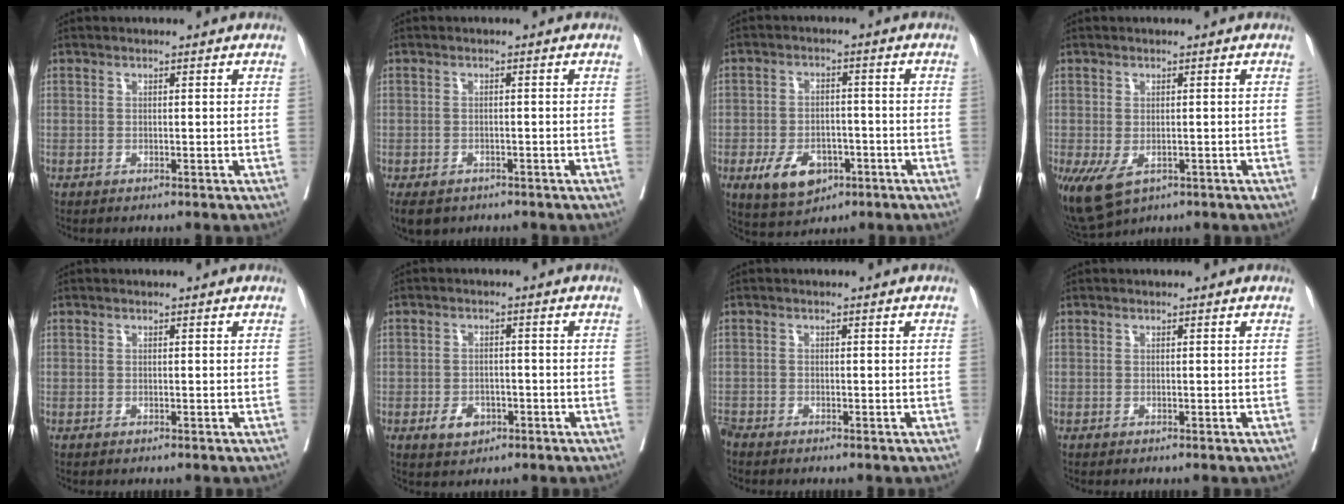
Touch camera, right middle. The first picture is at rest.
{"total": 7.3, "force": [-4.6, 4.9, 2.9], "torque": [-0.065, -0.011, -0.061]}
{"total": 7.8, "force": [-3.6, 4.8, 5.1], "torque": [-0.088, 0.000, -0.051]}
{"total": 6.4, "force": [-2.9, 3.8, 4.3], "torque": [-0.077, -0.016, -0.040]}
{"total": 0.0}
{"total": 3.6, "force": [-1.6, 2.5, 2.1], "torque": [-0.031, 0.003, -0.018]}
{"total": 1.3, "force": [-1.3, 0.2, 0.2], "torque": [-0.005, -0.004, -0.024]}
{"total": 0.0}